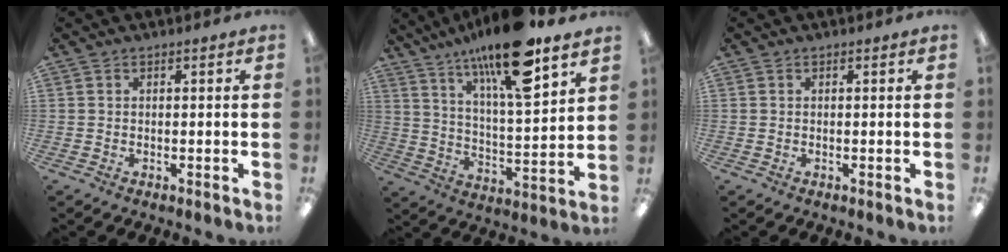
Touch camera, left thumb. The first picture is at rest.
{"total": 18.5, "force": [13.8, 3.8, 11.7], "torque": [-0.196, -0.088, 0.226]}
{"total": 0.0}